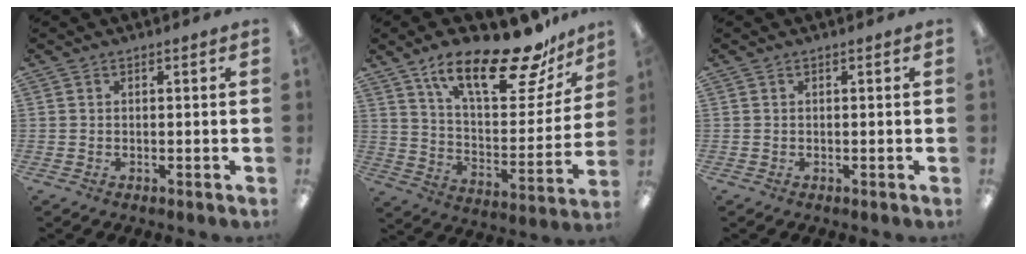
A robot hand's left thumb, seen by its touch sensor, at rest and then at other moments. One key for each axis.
{"total": 22.9, "fx": 16.5, "fy": 7.3, "fz": 14.1, "tx": -0.216, "ty": -0.105, "tz": 0.273}
{"total": 0.0}